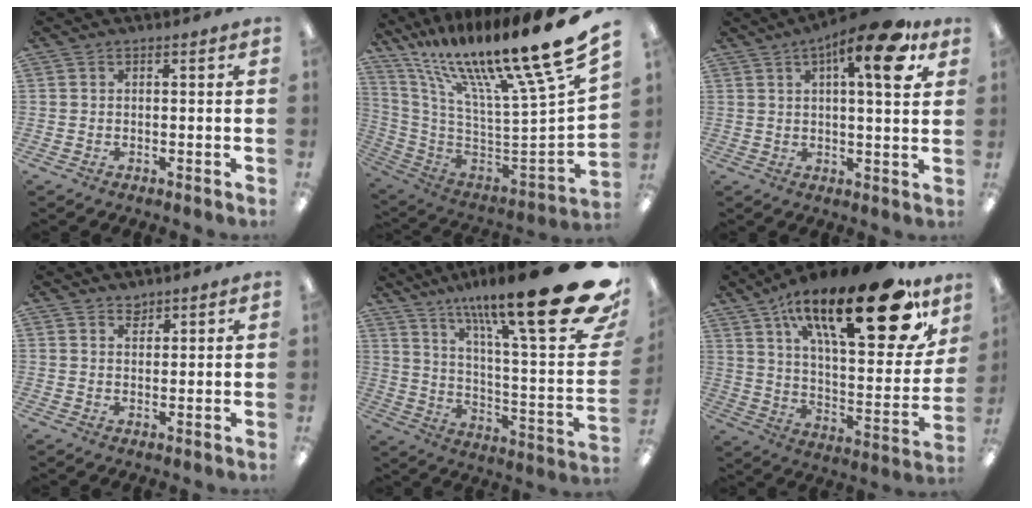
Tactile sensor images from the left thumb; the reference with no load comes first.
{"total": 19.0, "force": [14.6, -0.4, 12.1], "torque": [-0.170, -0.155, 0.226]}
{"total": 14.8, "force": [7.5, 4.2, 12.0], "torque": [-0.168, -0.030, 0.111]}
{"total": 2.1, "force": [2.0, 0.7, 0.2], "torque": [0.003, -0.008, 0.036]}
{"total": 27.2, "force": [17.1, 4.4, 20.7], "torque": [-0.298, -0.123, 0.275]}
{"total": 30.7, "force": [16.7, 11.4, 23.2], "torque": [-0.343, -0.095, 0.273]}